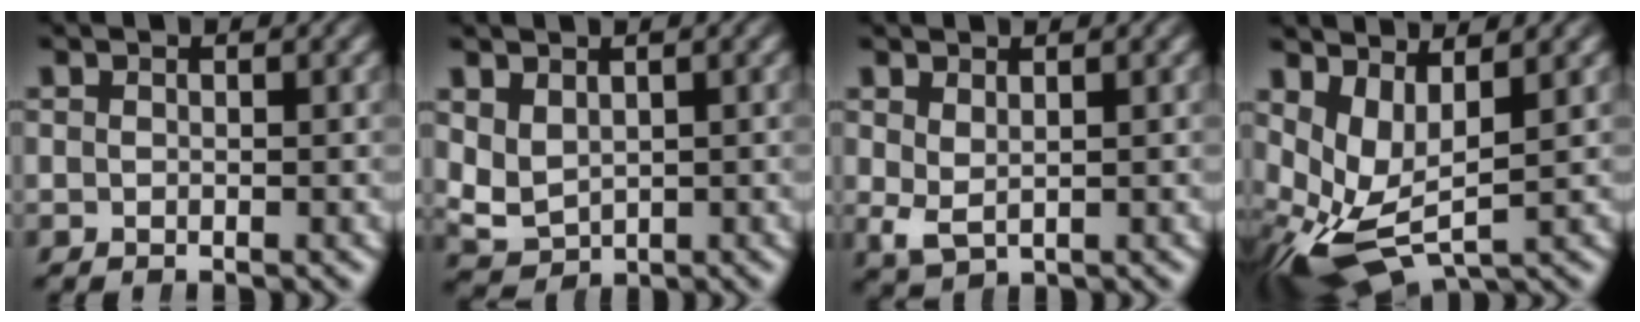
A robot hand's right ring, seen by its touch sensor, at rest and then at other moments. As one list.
[{"total": 3.5, "force": [0.7, 3.1, 1.5], "torque": [-0.065, -0.029, 0.032]}, {"total": 1.3, "force": [0.4, 0.6, 1.1], "torque": [-0.030, -0.019, 0.025]}, {"total": 7.0, "force": [-1.5, 4.7, 4.9], "torque": [-0.131, -0.047, -0.005]}]